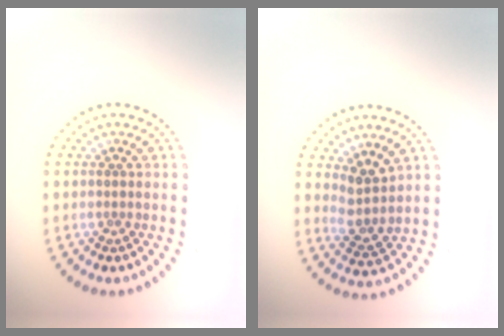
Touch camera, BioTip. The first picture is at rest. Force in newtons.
{"total": 2.6, "press": 2.0, "slide": 1.6}